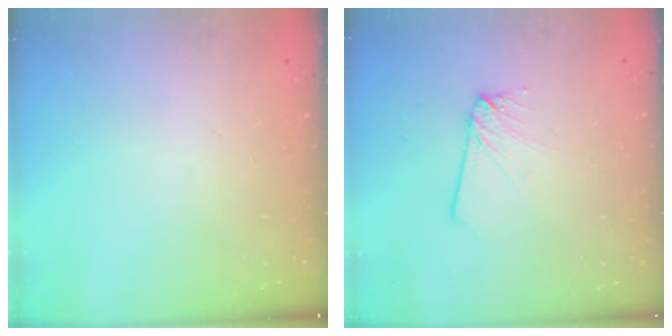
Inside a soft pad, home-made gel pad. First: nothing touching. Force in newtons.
{"total": 3.5, "press": 3.4, "slide": 0.3}